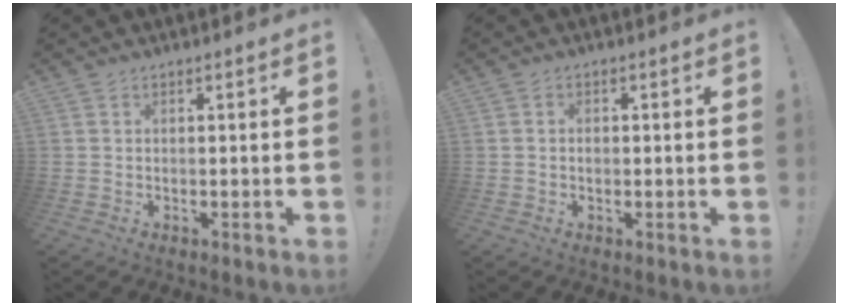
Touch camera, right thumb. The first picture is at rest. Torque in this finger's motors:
{"motor_torque": [0.18, 0.07, -0.01, 0.14, -0.02]}